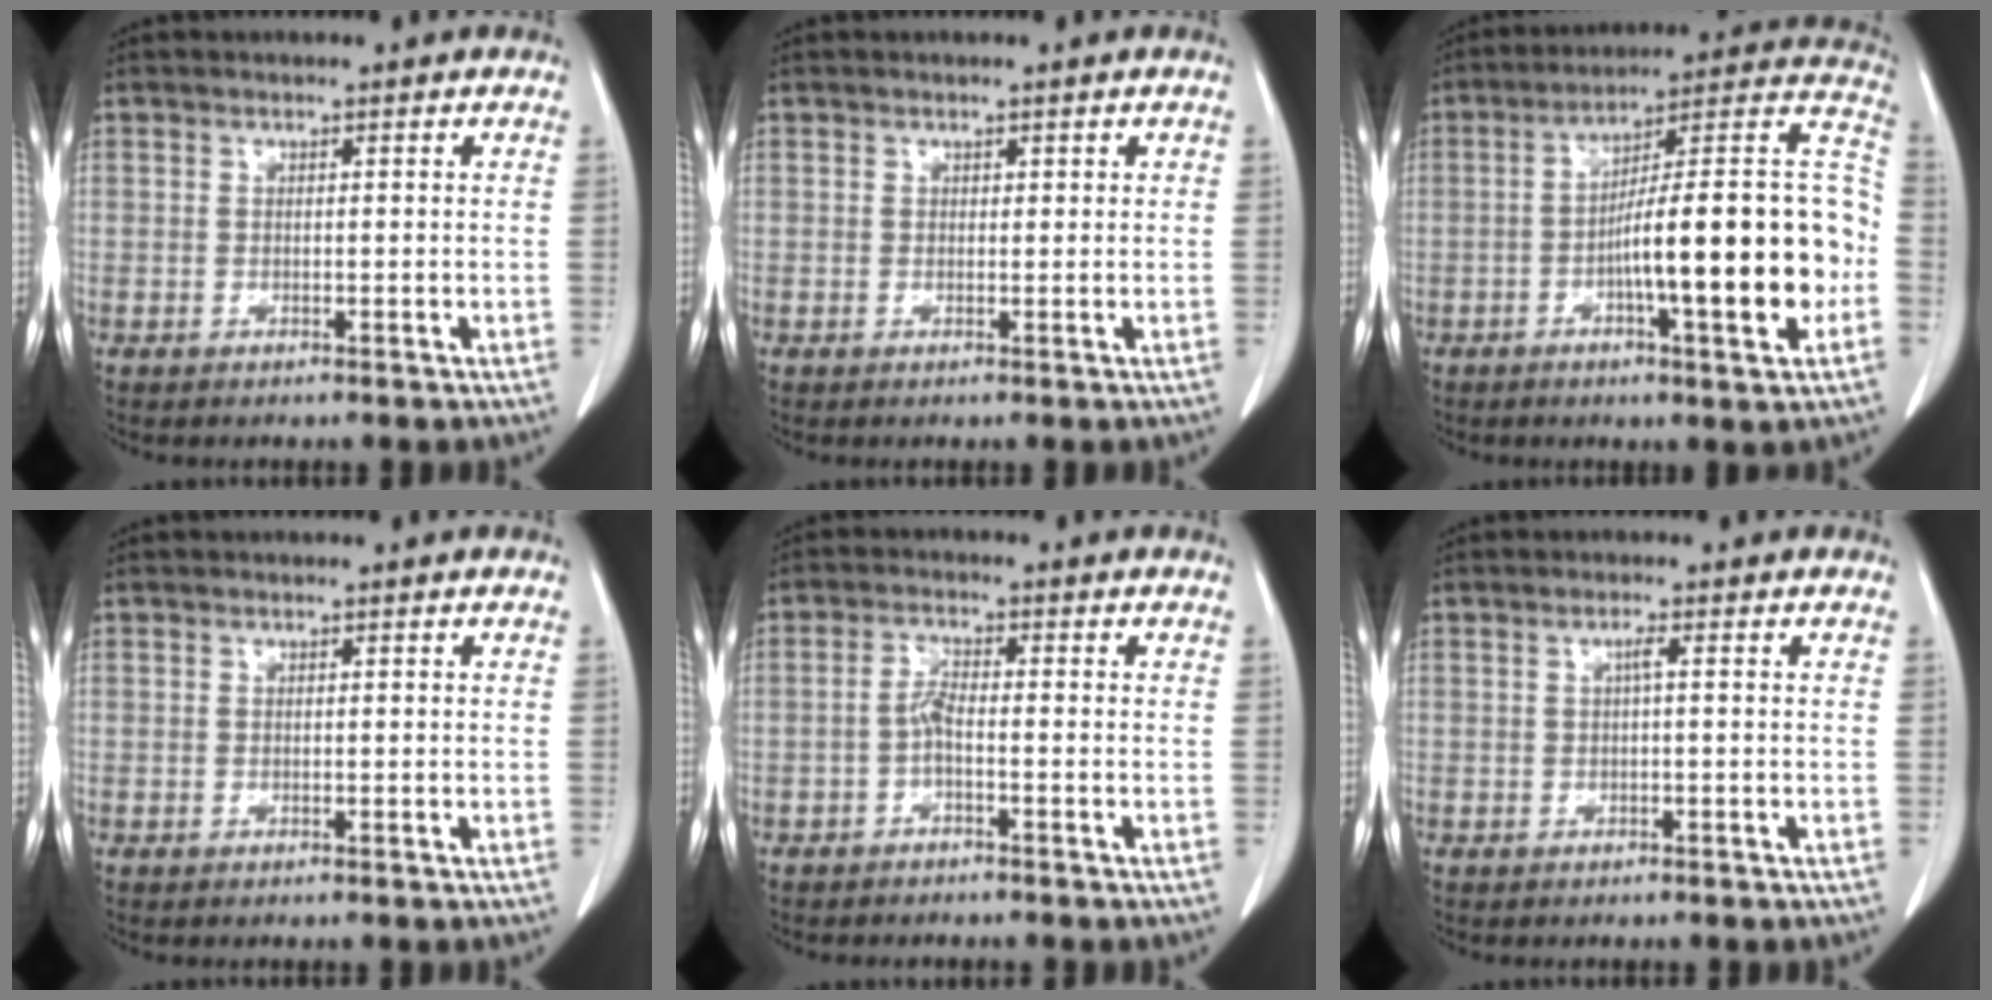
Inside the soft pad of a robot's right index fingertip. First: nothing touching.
{"total": 0.7, "force": [0.3, 0.5, 0.4], "torque": [0.001, 0.000, 0.004]}
{"total": 20.9, "force": [-4.4, 2.2, 20.3], "torque": [-0.264, 0.027, -0.064]}
{"total": 0.0}
{"total": 2.3, "force": [-0.9, 0.4, 2.1], "torque": [-0.041, 0.003, -0.022]}
{"total": 1.0, "force": [0.1, 0.0, 1.0], "torque": [-0.020, 0.002, 0.001]}